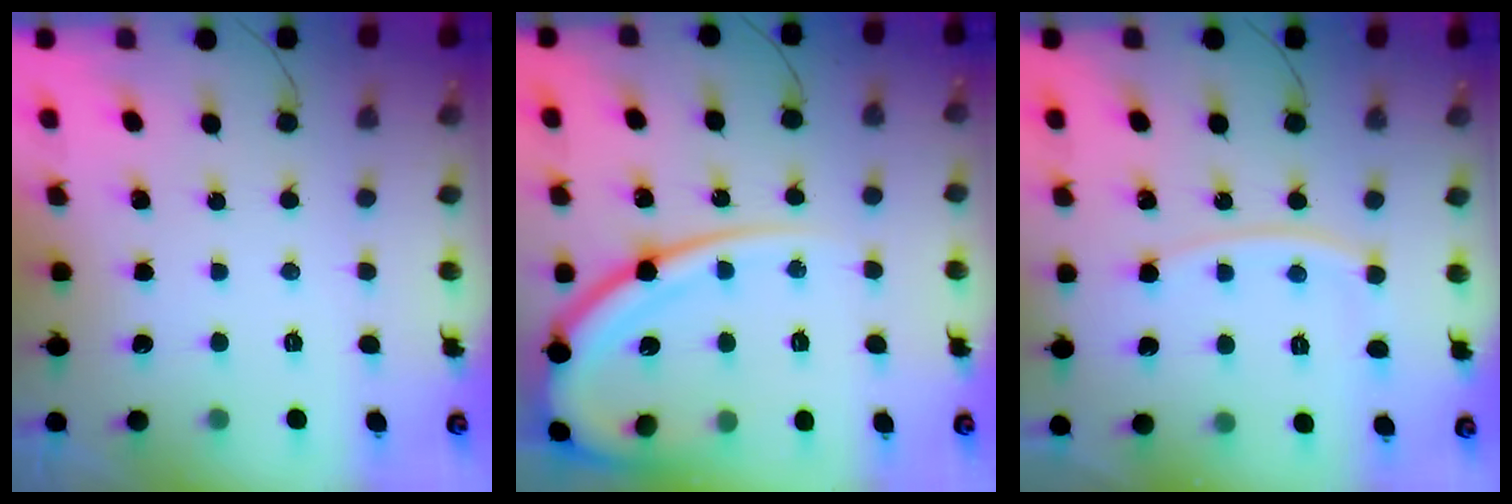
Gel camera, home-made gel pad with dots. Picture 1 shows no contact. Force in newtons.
{"total": 16.9, "press": 16.8, "slide": 1.8}
{"total": 6.4, "press": 6.4, "slide": 0.8}